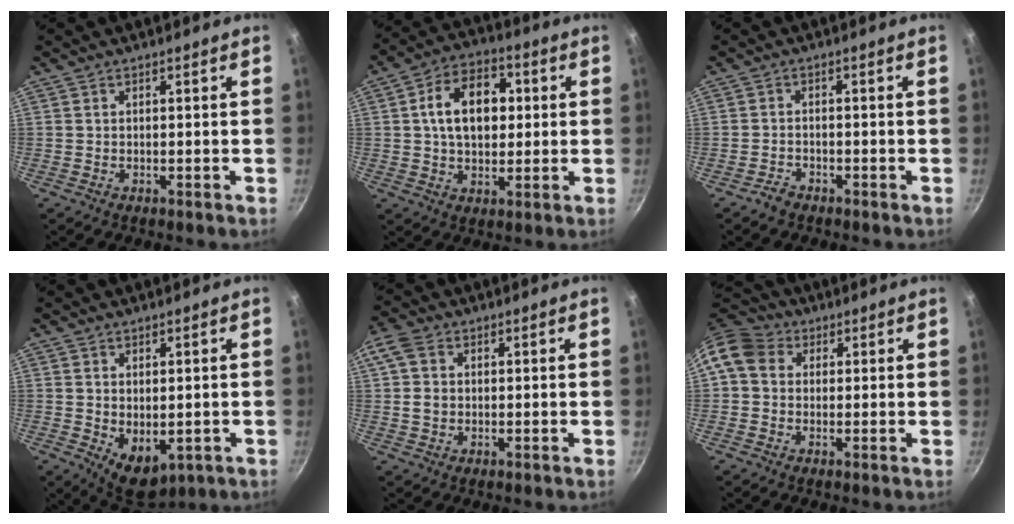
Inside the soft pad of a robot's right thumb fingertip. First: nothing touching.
{"total": 13.4, "force": [2.0, 9.1, 9.7], "torque": [-0.125, 0.016, 0.022]}
{"total": 2.0, "force": [-1.7, 0.9, 0.6], "torque": [-0.010, 0.020, -0.029]}
{"total": 7.0, "force": [-0.4, 4.4, 5.4], "torque": [-0.063, -0.018, 0.011]}
{"total": 5.6, "force": [1.0, 4.4, 3.4], "torque": [-0.062, 0.000, 0.008]}
{"total": 8.5, "force": [2.1, 7.0, 4.3], "torque": [-0.063, 0.012, 0.019]}